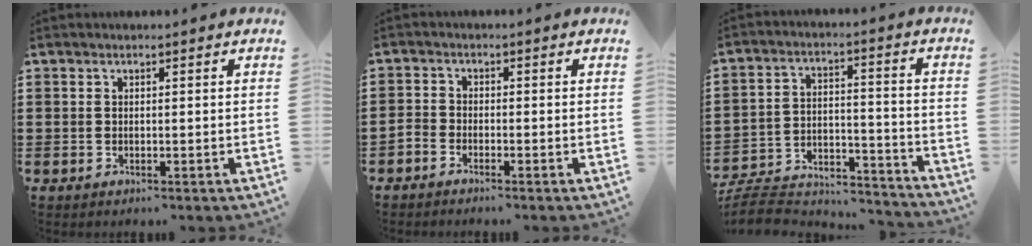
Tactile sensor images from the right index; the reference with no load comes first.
{"total": 1.4, "force": [-1.3, 0.4, 0.1], "torque": [-0.006, 0.006, -0.028]}
{"total": 7.5, "force": [-7.0, 1.8, 2.1], "torque": [-0.052, 0.000, -0.141]}